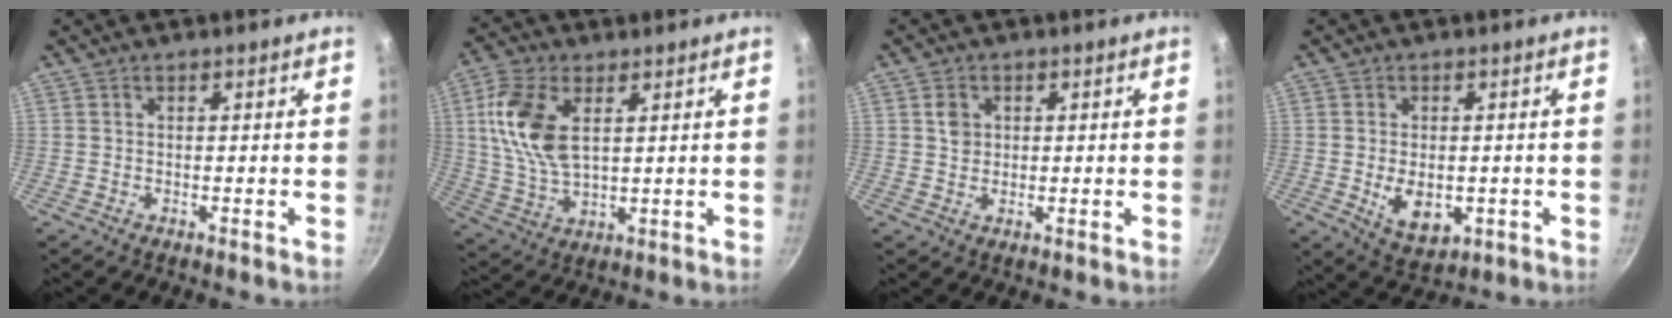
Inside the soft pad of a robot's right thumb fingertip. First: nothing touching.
{"total": 12.9, "force": [3.6, 7.0, 10.1], "torque": [-0.199, -0.008, 0.074]}
{"total": 3.1, "force": [0.8, 2.6, 1.5], "torque": [-0.014, 0.001, 0.012]}
{"total": 7.5, "force": [-1.1, 4.8, 5.6], "torque": [-0.078, -0.009, -0.002]}